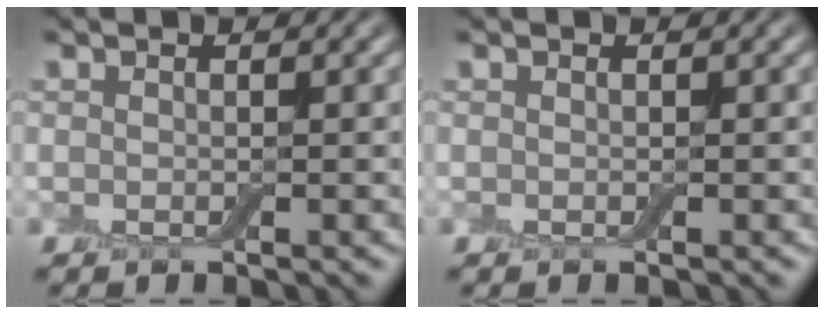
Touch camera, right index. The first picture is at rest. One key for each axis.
{"total": 0.0}